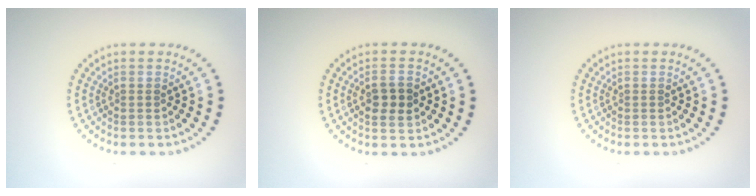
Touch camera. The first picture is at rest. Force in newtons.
{"total": 2.5, "press": 2.5, "slide": 0.5}
{"total": 0.0}